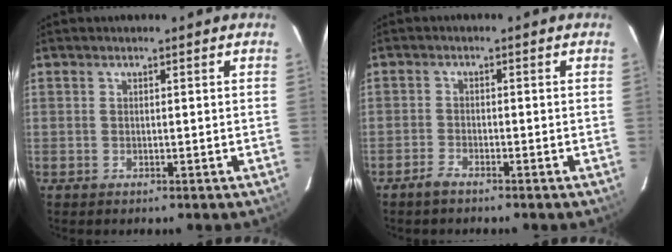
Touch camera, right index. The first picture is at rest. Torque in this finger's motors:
{"motor_torque": [0.10, -0.02, 0.06, 0.00]}